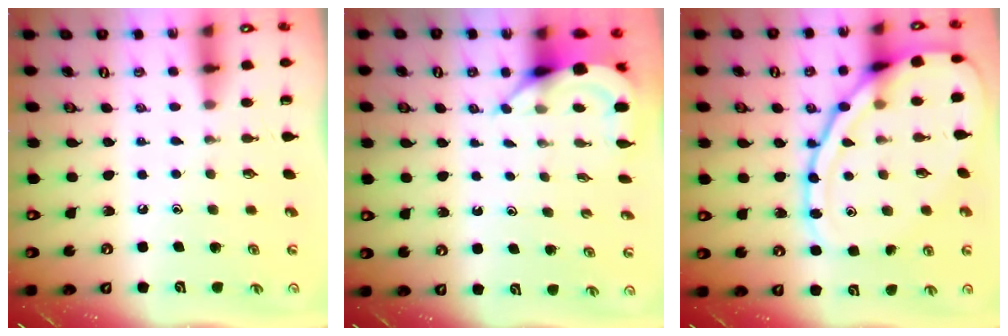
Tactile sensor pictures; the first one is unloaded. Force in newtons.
{"total": 6.1, "press": 6.1, "slide": 0.4}
{"total": 17.7, "press": 17.6, "slide": 1.2}